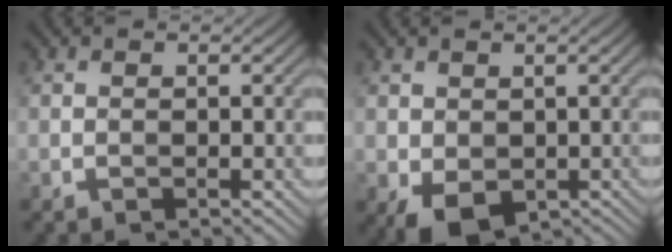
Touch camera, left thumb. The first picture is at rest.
{"total": 4.4, "force": [-0.6, 3.5, 2.6], "torque": [-0.065, -0.010, -0.013]}